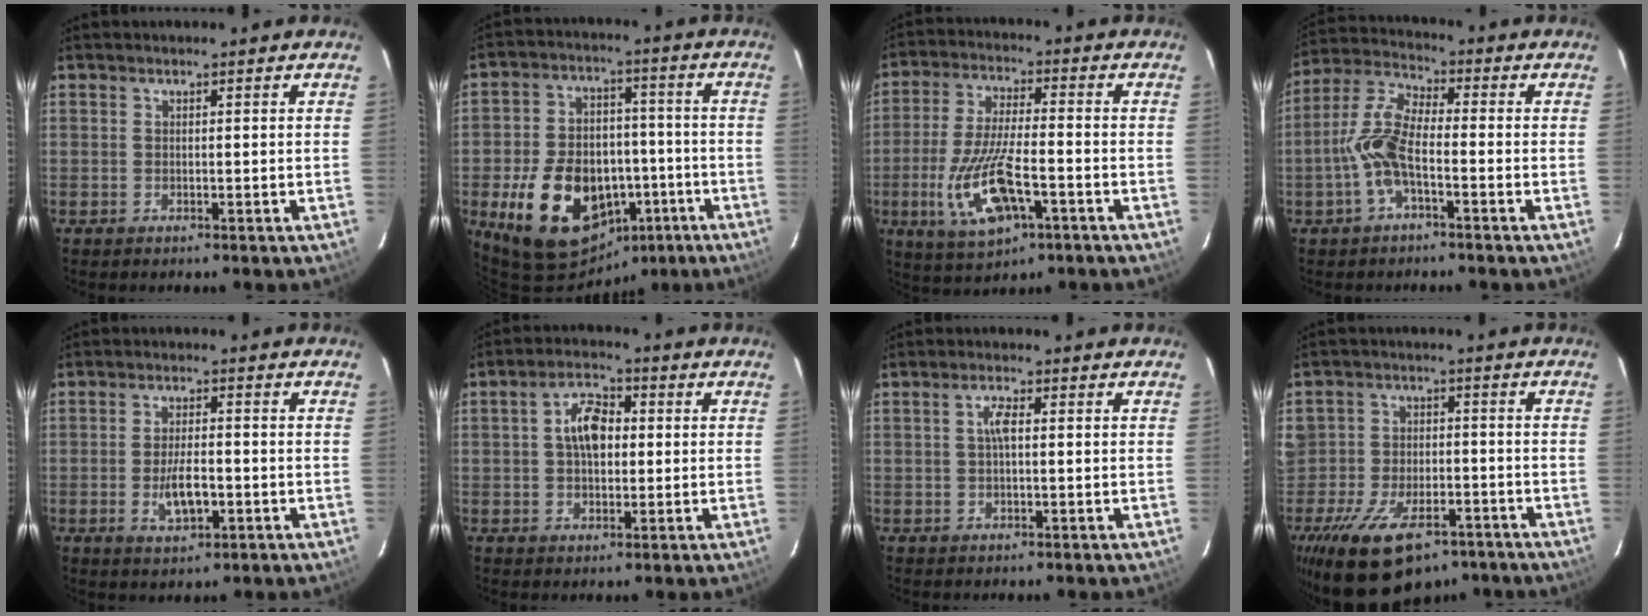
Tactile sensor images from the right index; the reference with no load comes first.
{"total": 19.9, "force": [-8.5, 13.4, 11.9], "torque": [-0.240, 0.029, -0.110]}
{"total": 13.8, "force": [-5.0, 4.9, 11.9], "torque": [-0.254, -0.015, -0.086]}
{"total": 8.8, "force": [-2.8, 3.1, 7.7], "torque": [-0.174, 0.011, -0.060]}
{"total": 5.9, "force": [-1.7, 2.4, 5.2], "torque": [-0.103, -0.004, -0.023]}
{"total": 6.8, "force": [0.7, 4.1, 5.4], "torque": [-0.095, 0.022, 0.012]}
{"total": 2.4, "force": [0.2, 0.8, 2.3], "torque": [-0.048, 0.007, 0.003]}
{"total": 17.0, "force": [-10.9, 9.5, 9.0], "torque": [-0.198, -0.009, -0.171]}